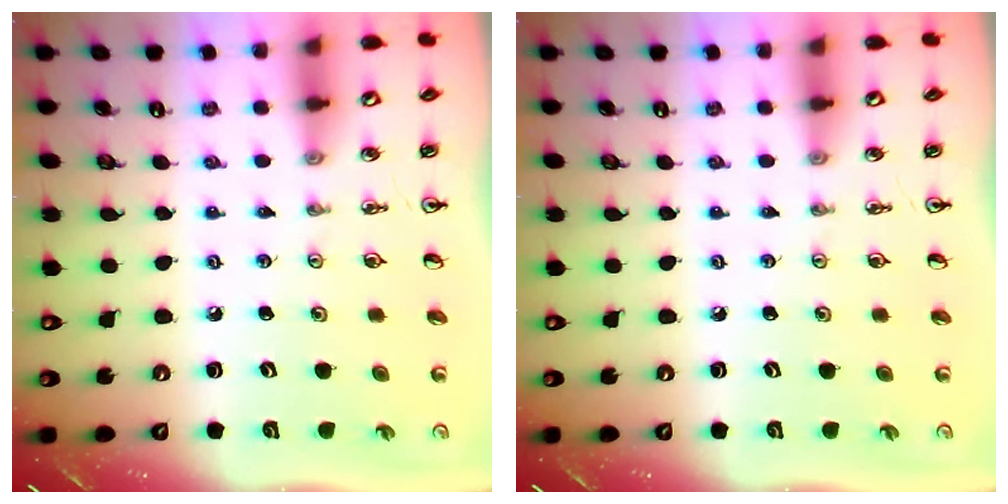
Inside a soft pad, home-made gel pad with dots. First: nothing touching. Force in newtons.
{"total": 0.0}